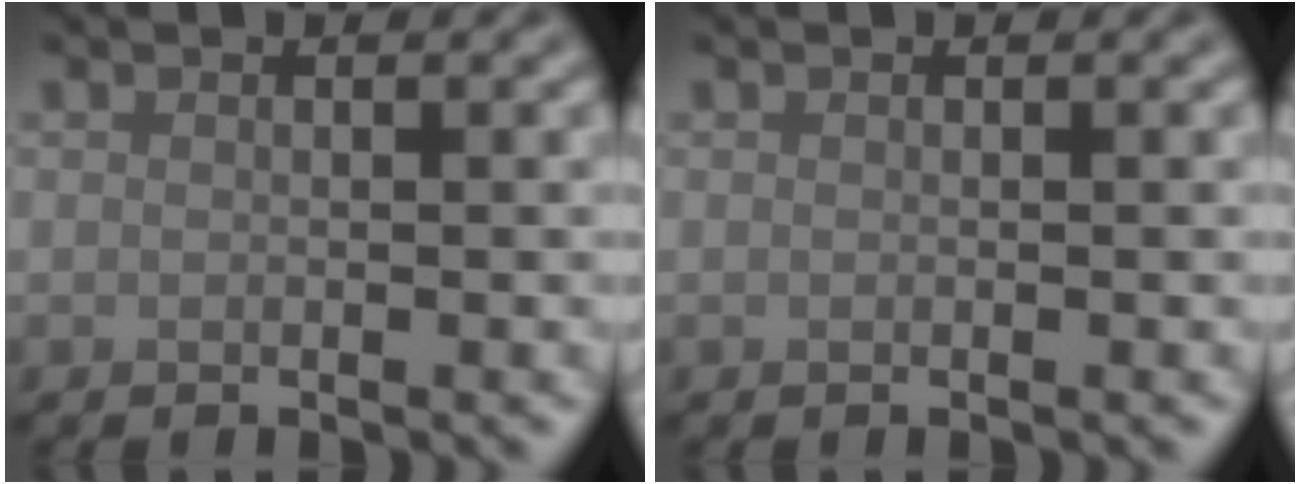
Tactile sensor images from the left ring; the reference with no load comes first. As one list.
[{"total": 0.0}]